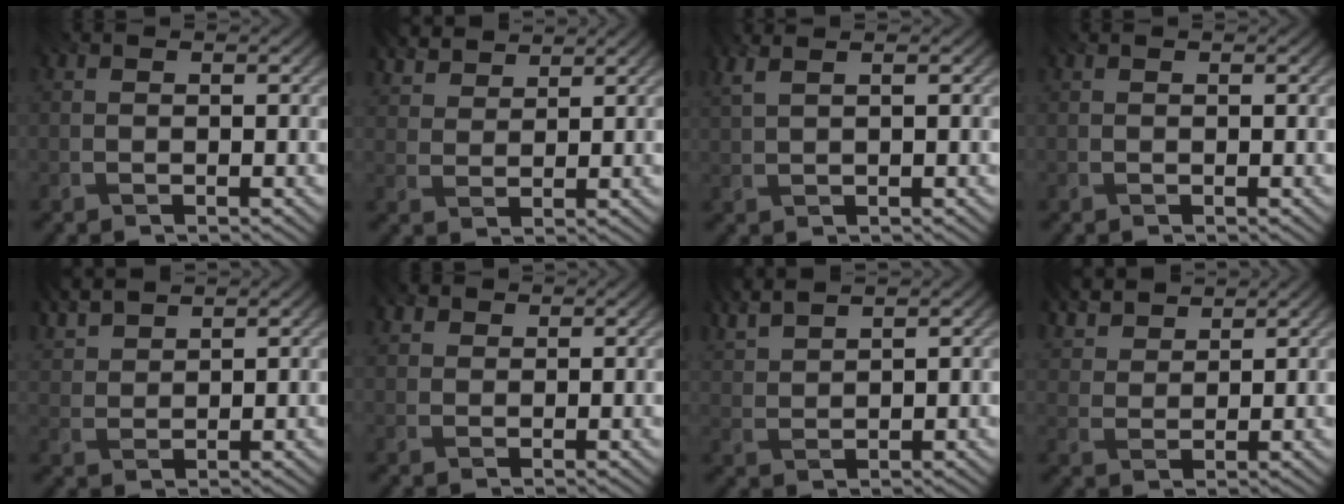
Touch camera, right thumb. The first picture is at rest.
{"total": 4.3, "force": [3.9, 1.3, 1.5], "torque": [-0.040, -0.001, 0.081]}
{"total": 2.7, "force": [1.6, 0.6, 2.0], "torque": [-0.029, 0.016, 0.007]}
{"total": 0.0}
{"total": 5.0, "force": [4.3, 1.3, 2.0], "torque": [-0.051, -0.002, 0.092]}
{"total": 1.9, "force": [1.3, 1.3, 0.6], "torque": [-0.019, 0.001, 0.029]}
{"total": 4.9, "force": [4.2, 0.8, 2.4], "torque": [-0.051, 0.009, 0.071]}
{"total": 5.1, "force": [4.5, 1.5, 1.9], "torque": [-0.056, 0.005, 0.089]}